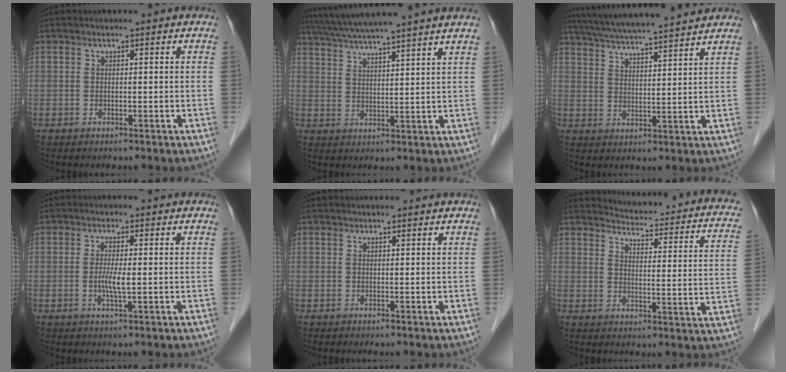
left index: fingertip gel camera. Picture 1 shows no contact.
{"total": 14.5, "force": [12.6, -1.0, 7.1], "torque": [-0.125, 0.026, 0.181]}
{"total": 15.8, "force": [14.1, -0.2, 7.1], "torque": [-0.132, 0.025, 0.212]}
{"total": 2.7, "force": [-0.3, 0.2, 2.7], "torque": [-0.058, -0.006, -0.005]}
{"total": 1.7, "force": [1.6, -0.1, 0.5], "torque": [-0.009, 0.007, 0.022]}
{"total": 16.7, "force": [14.6, 3.9, 7.2], "torque": [-0.081, -0.028, 0.150]}